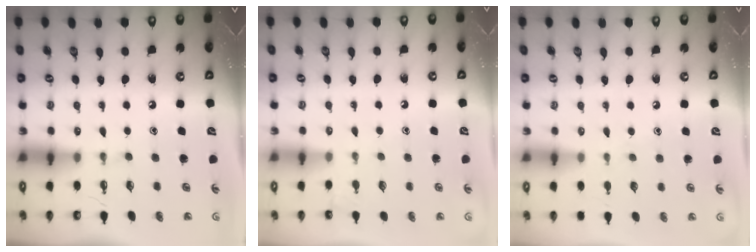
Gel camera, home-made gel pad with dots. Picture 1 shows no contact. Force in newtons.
{"total": 2.9, "press": 2.9, "slide": 0.3}
{"total": 5.8, "press": 5.8, "slide": 0.7}